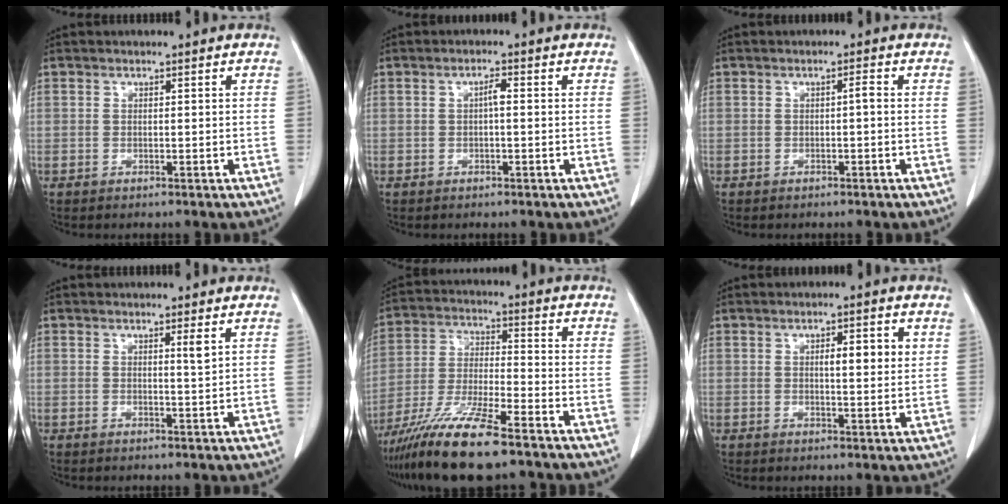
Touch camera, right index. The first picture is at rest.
{"total": 1.6, "force": [0.0, 0.3, 1.5], "torque": [-0.027, 0.004, 0.001]}
{"total": 0.9, "force": [-0.1, 0.1, 0.9], "torque": [-0.013, 0.002, -0.002]}
{"total": 1.5, "force": [0.7, -0.3, 1.3], "torque": [-0.023, -0.006, 0.011]}
{"total": 13.6, "force": [-9.8, 1.1, 9.4], "torque": [-0.188, -0.033, -0.180]}
{"total": 4.4, "force": [1.4, 0.9, 4.1], "torque": [-0.063, -0.001, 0.020]}